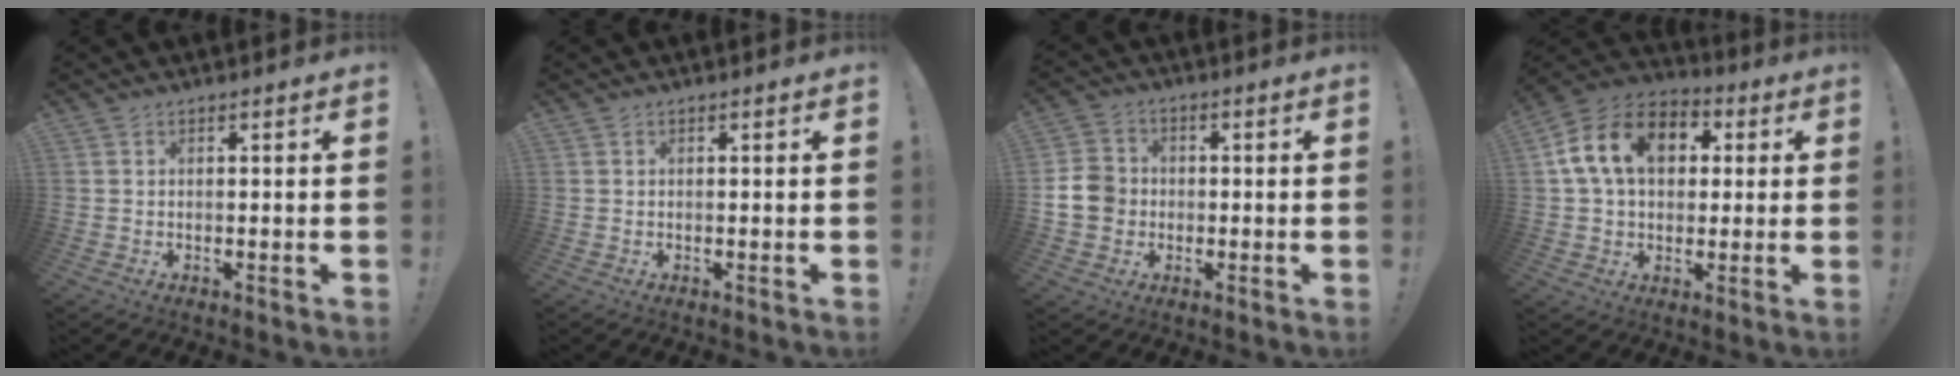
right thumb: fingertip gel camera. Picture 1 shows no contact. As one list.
[{"total": 0.0}, {"total": 9.0, "force": [-0.7, 8.0, 4.0], "torque": [-0.072, 0.013, -0.008]}, {"total": 16.4, "force": [4.5, 11.7, 10.6], "torque": [-0.177, 0.010, 0.085]}]